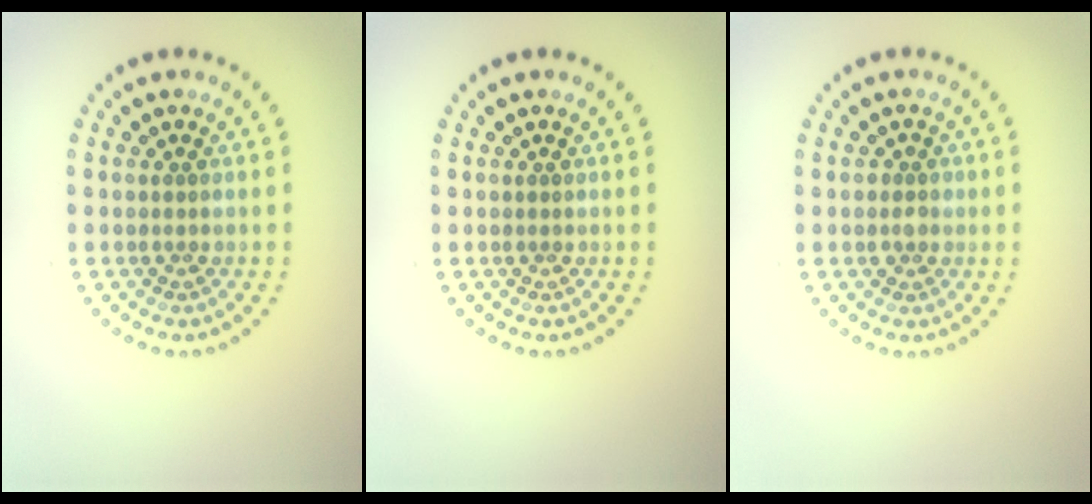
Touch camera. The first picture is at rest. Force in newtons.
{"total": 0.0}
{"total": 1.5, "press": 1.3, "slide": 0.7}